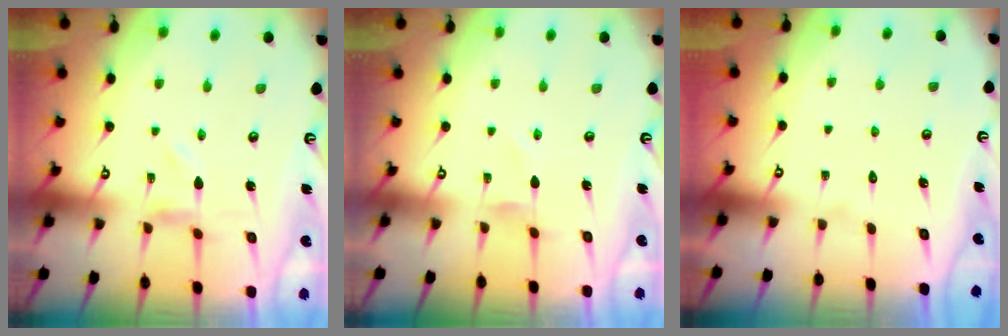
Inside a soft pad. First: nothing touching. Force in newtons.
{"total": 1.1, "press": 1.1, "slide": 0.1}
{"total": 1.6, "press": 1.6, "slide": 0.1}